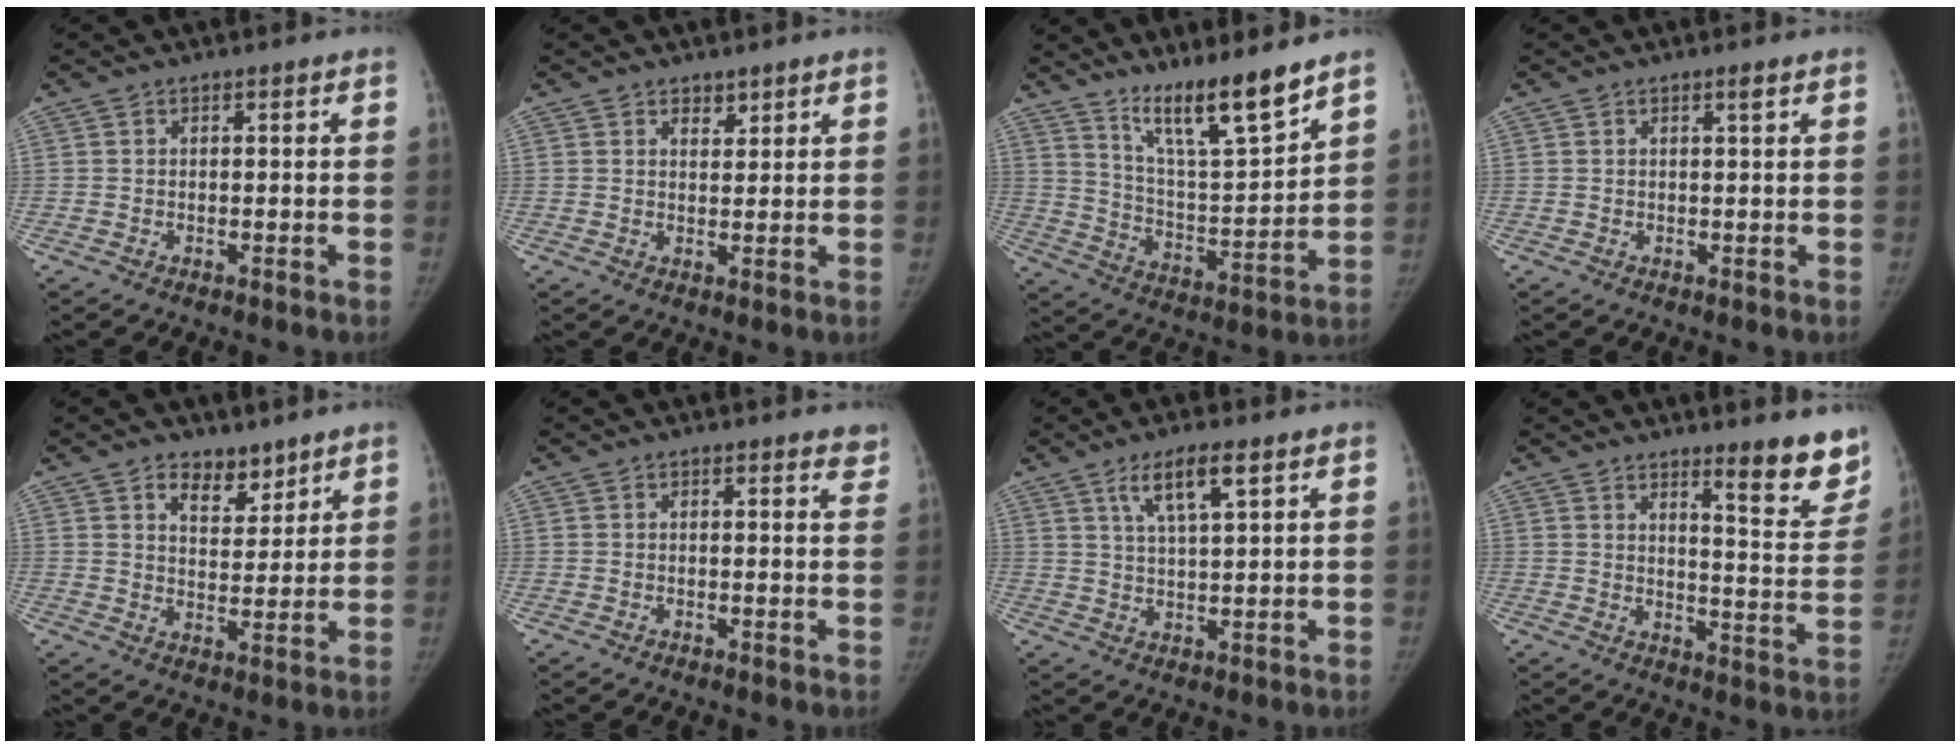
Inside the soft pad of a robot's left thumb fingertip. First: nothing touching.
{"total": 2.1, "force": [1.7, 1.1, 0.6], "torque": [0.008, -0.011, 0.025]}
{"total": 13.9, "force": [10.8, 1.6, 8.6], "torque": [-0.126, -0.080, 0.196]}
{"total": 0.9, "force": [0.5, -0.1, 0.6], "torque": [-0.008, -0.002, 0.010]}
{"total": 6.3, "force": [4.5, 3.6, 2.6], "torque": [-0.010, -0.033, 0.078]}
{"total": 2.7, "force": [2.3, 0.8, 1.1], "torque": [0.004, -0.010, 0.015]}
{"total": 6.9, "force": [3.8, 1.5, 5.5], "torque": [-0.099, -0.016, 0.073]}
{"total": 12.0, "force": [8.8, 2.3, 7.9], "torque": [-0.061, -0.071, 0.118]}